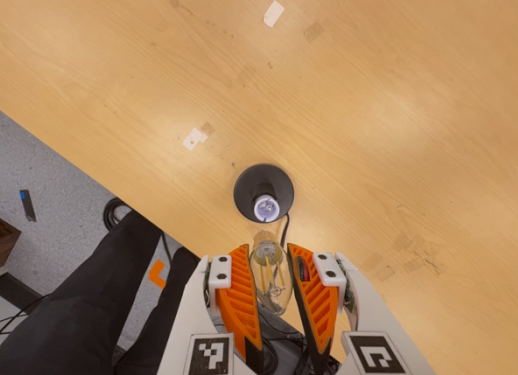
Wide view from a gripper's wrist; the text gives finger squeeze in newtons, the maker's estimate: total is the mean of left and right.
{"total": 14.7, "left": 16.9, "right": 12.6}